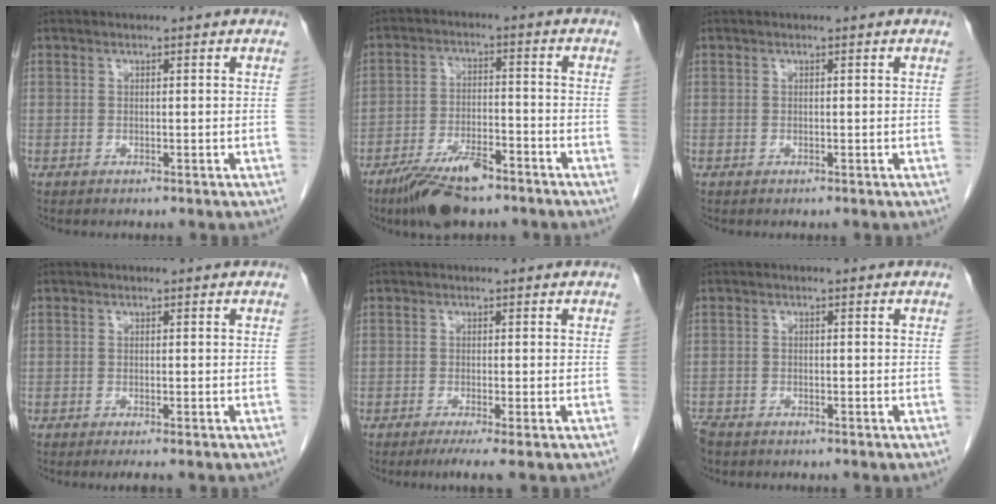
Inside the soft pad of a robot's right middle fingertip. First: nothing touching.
{"total": 9.5, "force": [-6.9, 2.7, 5.9], "torque": [-0.109, -0.010, -0.122]}
{"total": 0.0}
{"total": 1.8, "force": [-1.4, 0.0, 1.1], "torque": [-0.014, -0.005, -0.018]}
{"total": 3.3, "force": [-2.1, -0.2, 2.5], "torque": [-0.036, -0.010, -0.036]}
{"total": 3.1, "force": [-2.6, 1.4, 0.9], "torque": [-0.022, -0.004, -0.047]}